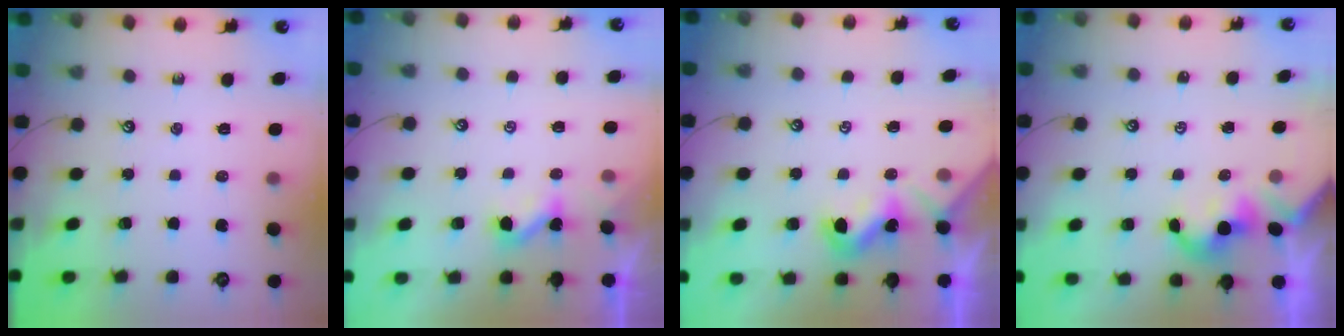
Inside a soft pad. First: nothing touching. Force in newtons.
{"total": 3.5, "press": 3.5, "slide": 0.2}
{"total": 1.3, "press": 1.2, "slide": 0.3}
{"total": 2.0, "press": 2.0, "slide": 0.2}